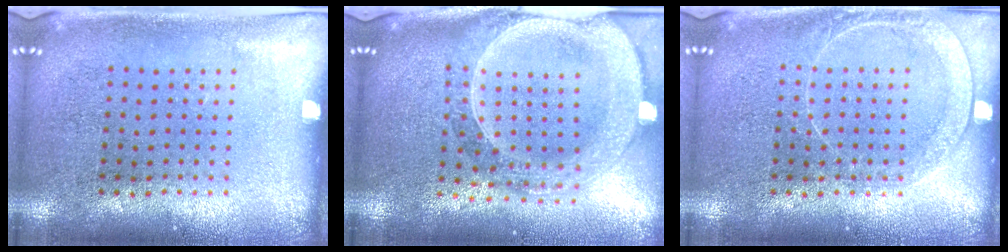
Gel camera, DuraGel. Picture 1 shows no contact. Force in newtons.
{"total": 2.8, "press": 2.4, "slide": 1.3}
{"total": 1.7, "press": 1.7, "slide": 0.3}